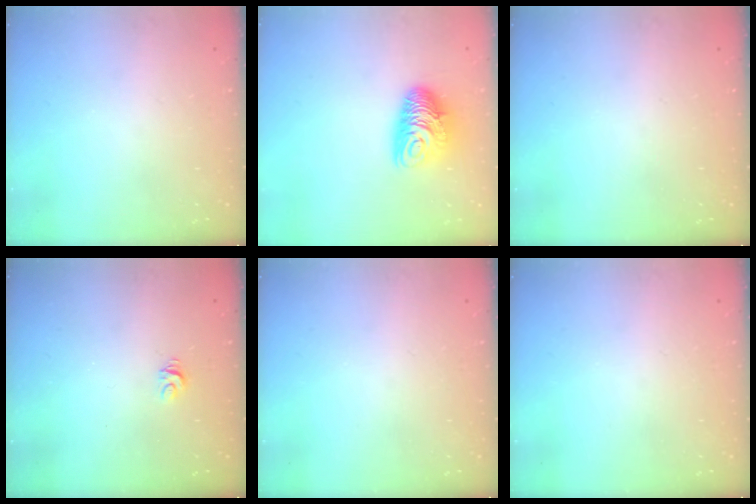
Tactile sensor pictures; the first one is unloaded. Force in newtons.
{"total": 10.2, "press": 10.2, "slide": 0.6}
{"total": 0.0}
{"total": 4.5, "press": 4.5, "slide": 0.4}
{"total": 0.0}
{"total": 0.0}